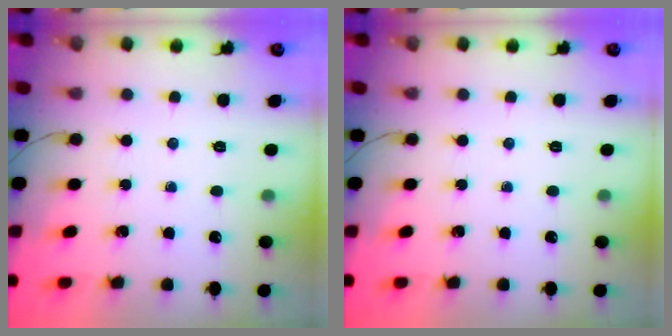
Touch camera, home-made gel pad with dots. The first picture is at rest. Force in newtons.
{"total": 0.0}